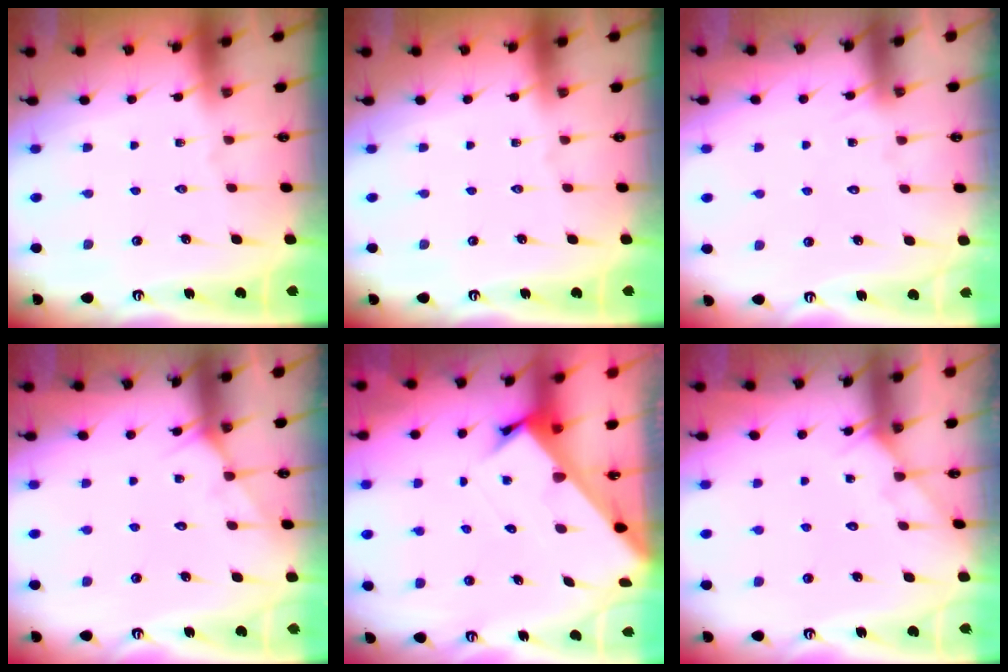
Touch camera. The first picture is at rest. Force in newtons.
{"total": 0.0}
{"total": 6.2, "press": 6.2, "slide": 0.4}
{"total": 4.4, "press": 4.4, "slide": 0.3}
{"total": 3.4, "press": 3.4, "slide": 0.2}
{"total": 4.5, "press": 4.5, "slide": 0.5}